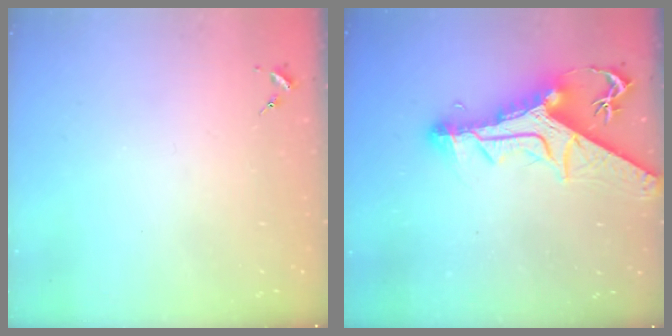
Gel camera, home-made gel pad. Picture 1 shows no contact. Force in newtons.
{"total": 17.4, "press": 17.3, "slide": 1.8}